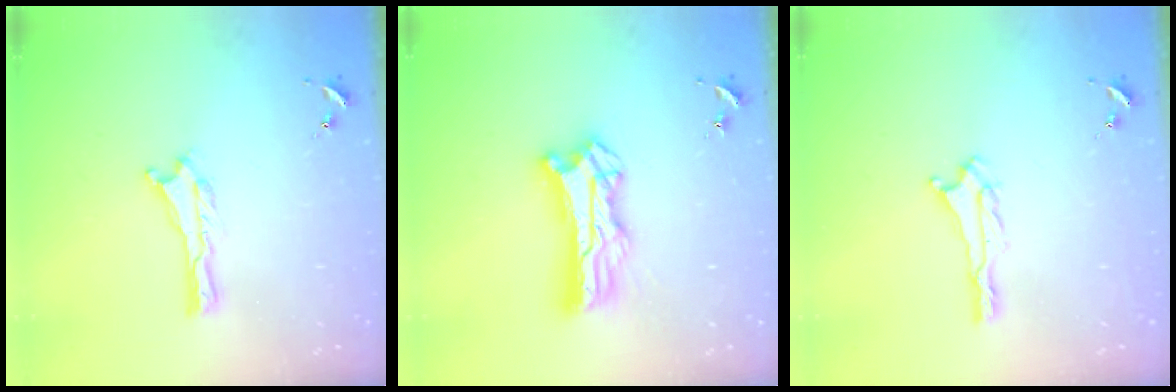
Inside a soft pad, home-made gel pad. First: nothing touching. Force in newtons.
{"total": 11.0, "press": 10.9, "slide": 0.8}
{"total": 1.0, "press": 1.0, "slide": 0.1}